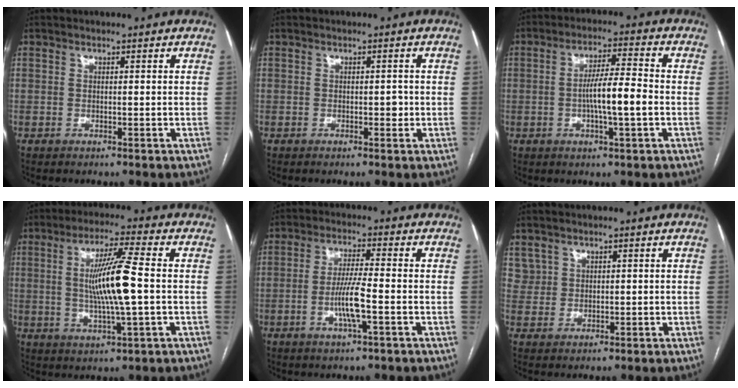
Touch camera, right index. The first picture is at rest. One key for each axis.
{"total": 1.4, "fx": -0.2, "fy": 0.8, "fz": 1.1, "tx": -0.012, "ty": 0.003, "tz": -0.002}
{"total": 7.7, "fx": -1.3, "fy": 0.6, "fz": 7.5, "tx": -0.135, "ty": 0.006, "tz": -0.026}
{"total": 10.6, "fx": 0.2, "fy": 0.2, "fz": 10.5, "tx": -0.197, "ty": -0.002, "tz": 0.003}
{"total": 6.3, "fx": -1.8, "fy": 0.2, "fz": 6.0, "tx": -0.118, "ty": -0.003, "tz": -0.035}
{"total": 2.6, "fx": 1.5, "fy": 2.1, "fz": -0.3, "tx": 0.020, "ty": 0.007, "tz": 0.025}